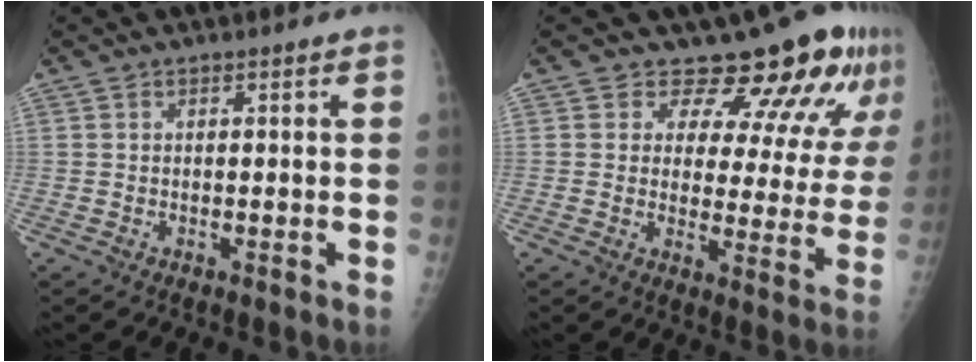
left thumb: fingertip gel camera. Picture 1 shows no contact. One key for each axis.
{"total": 15.5, "fx": 12.7, "fy": 6.3, "fz": 6.4, "tx": -0.031, "ty": -0.079, "tz": 0.141}